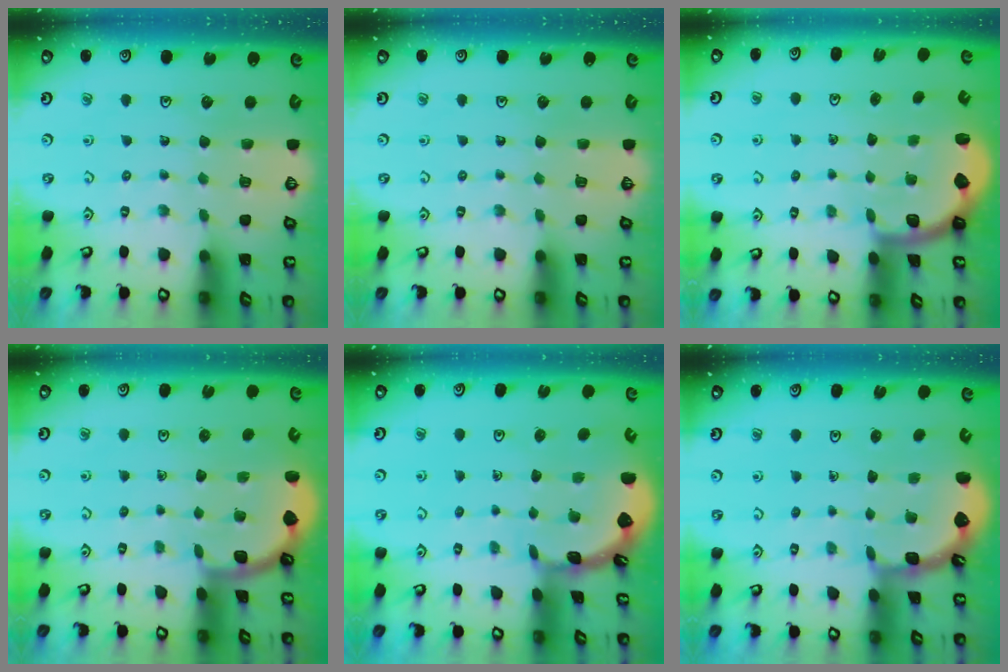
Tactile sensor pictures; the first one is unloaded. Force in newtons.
{"total": 0.0}
{"total": 2.0, "press": 2.0, "slide": 0.5}
{"total": 1.9, "press": 1.9, "slide": 0.0}
{"total": 1.7, "press": 1.6, "slide": 0.1}
{"total": 1.9, "press": 1.9, "slide": 0.2}